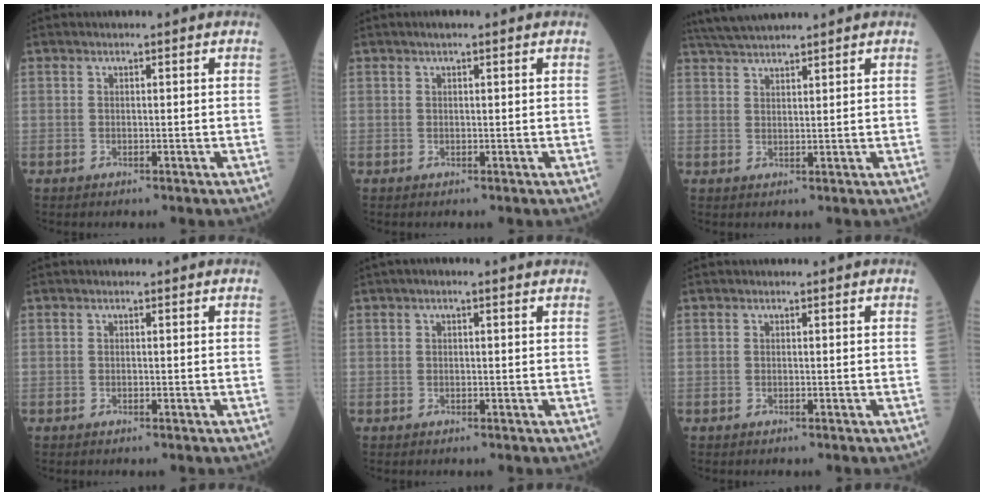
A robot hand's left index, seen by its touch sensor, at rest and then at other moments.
{"total": 1.1, "force": [0.7, 0.2, 0.8], "torque": [-0.015, 0.011, 0.010]}
{"total": 6.0, "force": [5.6, 0.0, 2.2], "torque": [-0.045, 0.031, 0.106]}
{"total": 0.0}
{"total": 1.8, "force": [1.0, 0.5, 1.4], "torque": [-0.029, 0.017, 0.010]}
{"total": 0.0}